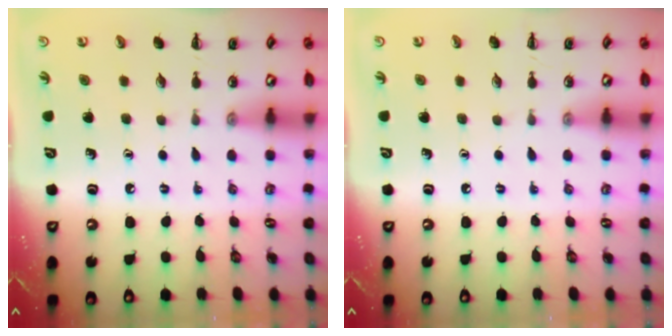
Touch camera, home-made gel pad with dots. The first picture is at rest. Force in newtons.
{"total": 0.0}